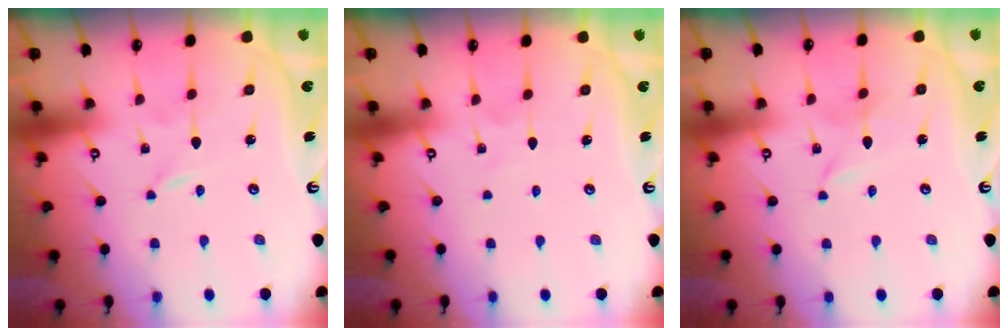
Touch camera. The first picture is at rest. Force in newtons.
{"total": 1.9, "press": 1.9, "slide": 0.2}
{"total": 1.2, "press": 1.1, "slide": 0.2}